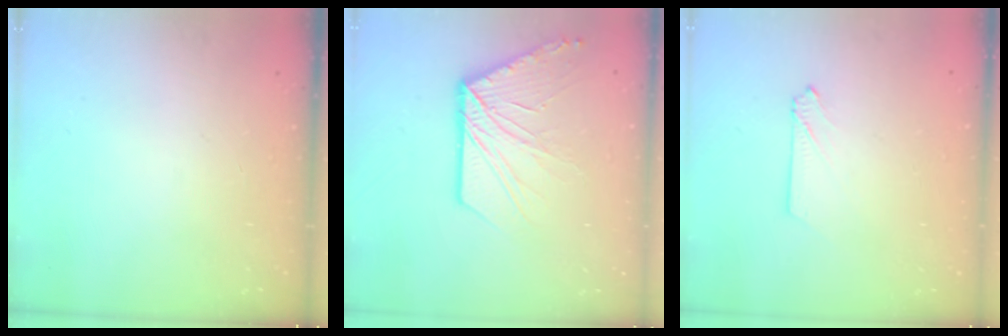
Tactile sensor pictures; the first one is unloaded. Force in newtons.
{"total": 13.7, "press": 13.6, "slide": 0.8}
{"total": 2.1, "press": 2.1, "slide": 0.2}